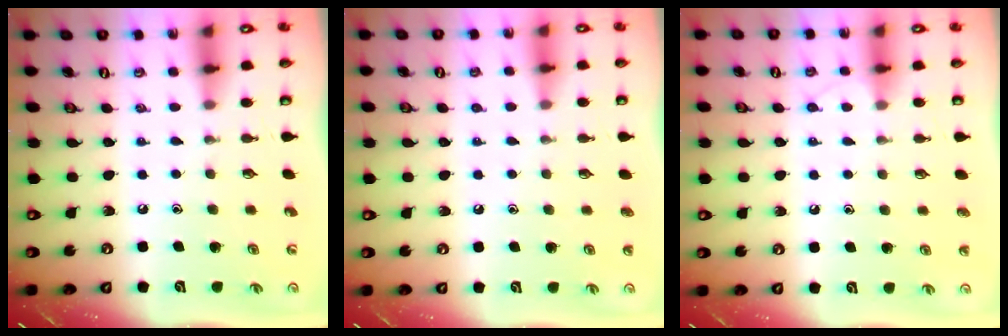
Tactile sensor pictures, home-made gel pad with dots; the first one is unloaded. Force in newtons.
{"total": 0.8, "press": 0.8, "slide": 0.1}
{"total": 5.5, "press": 5.5, "slide": 0.6}